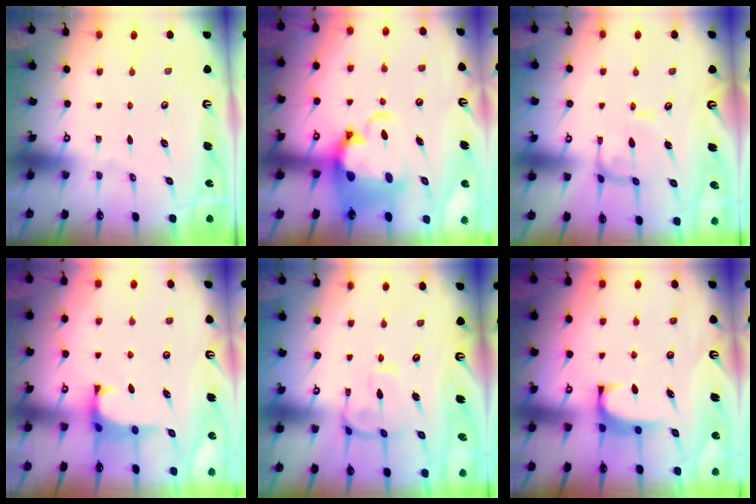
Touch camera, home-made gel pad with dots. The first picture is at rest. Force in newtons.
{"total": 6.0, "press": 5.7, "slide": 1.8}
{"total": 1.7, "press": 1.7, "slide": 0.4}
{"total": 1.1, "press": 0.9, "slide": 0.6}
{"total": 4.3, "press": 4.2, "slide": 1.0}
{"total": 2.5, "press": 2.4, "slide": 0.6}